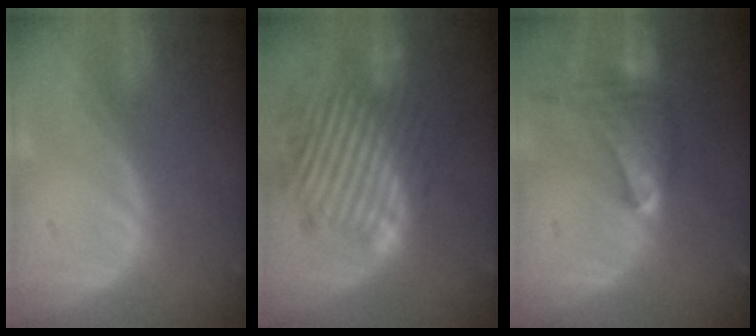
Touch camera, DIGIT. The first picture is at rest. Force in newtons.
{"total": 12.9, "press": 11.5, "slide": 5.8}
{"total": 9.7, "press": 8.6, "slide": 4.5}